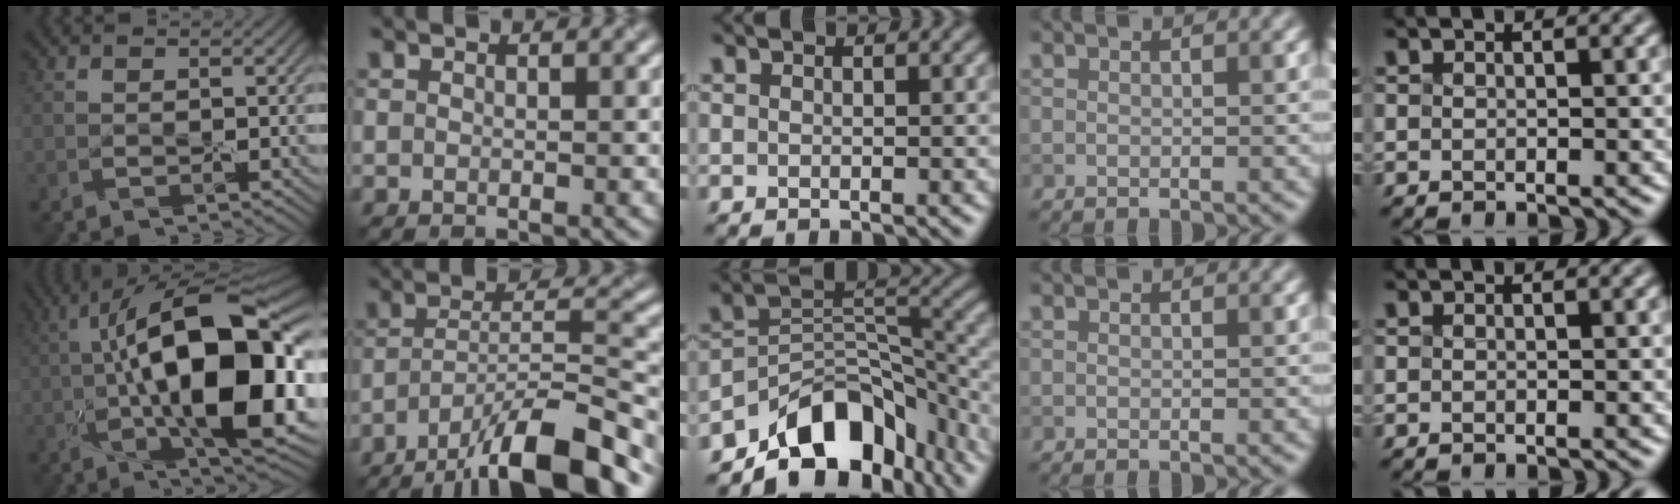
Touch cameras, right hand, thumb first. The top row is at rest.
{"thumb": {"total": 17.1, "force": [-0.6, 6.0, 16.0], "torque": [-0.246, 0.033, -0.024]}, "index": {"total": 12.2, "force": [-8.4, 2.8, 8.4], "torque": [-0.133, 0.014, -0.144]}, "middle": {"total": 10.7, "force": [-7.3, 5.7, 5.5], "torque": [-0.061, -0.006, -0.129]}}